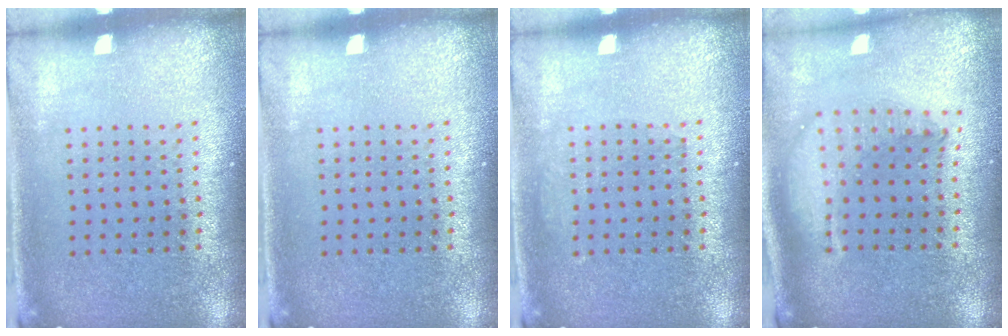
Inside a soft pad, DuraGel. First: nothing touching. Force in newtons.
{"total": 0.0}
{"total": 0.8, "press": 0.8, "slide": 0.1}
{"total": 2.1, "press": 1.6, "slide": 1.3}